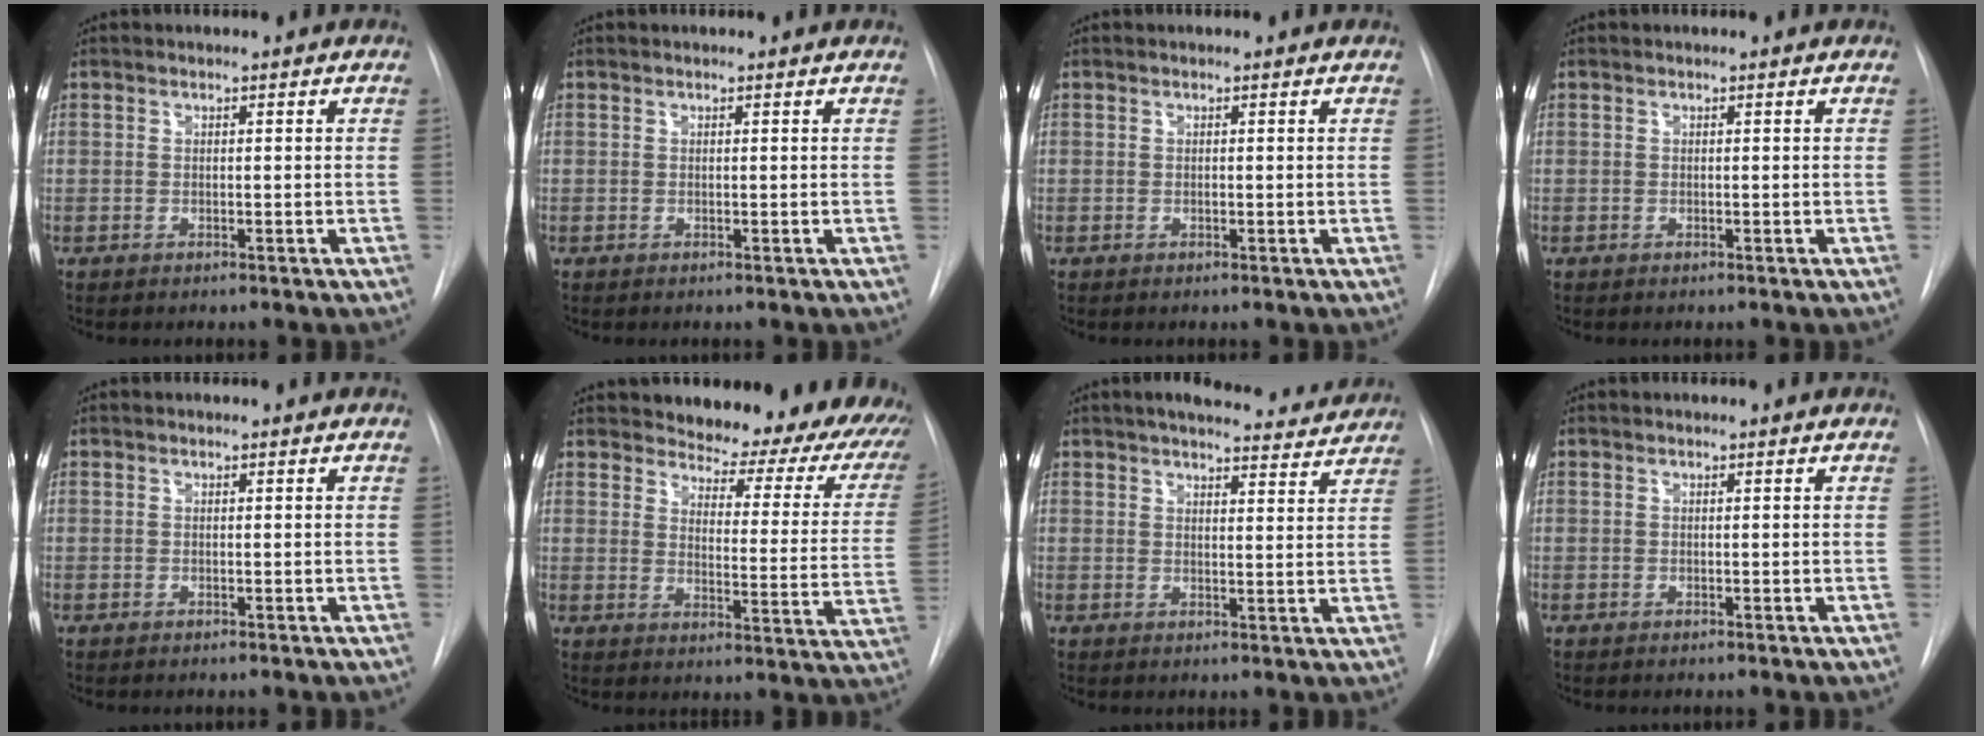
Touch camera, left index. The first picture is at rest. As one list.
[{"total": 0.7, "force": [0.7, 0.2, 0.1], "torque": [-0.006, 0.011, 0.008]}, {"total": 0.0}, {"total": 0.0}, {"total": 0.0}, {"total": 22.2, "force": [19.2, 6.9, 8.9], "torque": [-0.110, -0.066, 0.211]}, {"total": 15.1, "force": [13.8, 3.2, 5.2], "torque": [-0.054, 0.007, 0.165]}, {"total": 0.0}]